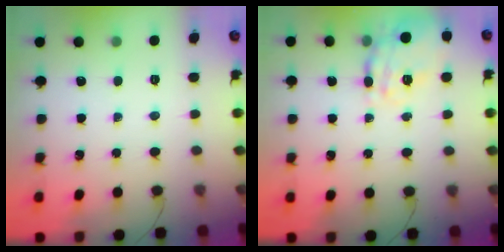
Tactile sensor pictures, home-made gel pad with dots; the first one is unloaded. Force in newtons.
{"total": 18.1, "press": 18.1, "slide": 0.6}